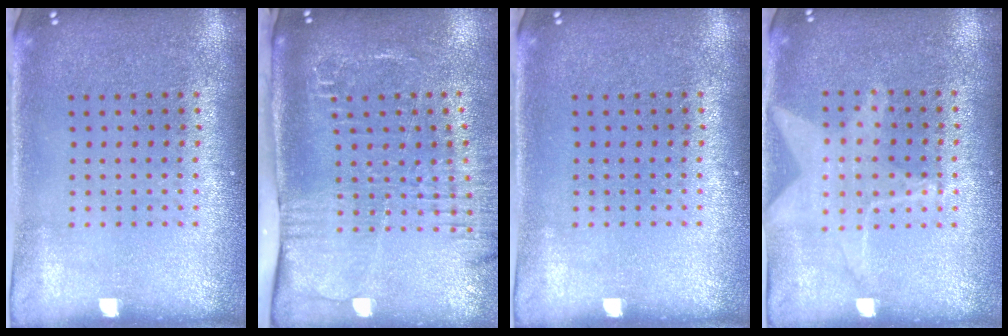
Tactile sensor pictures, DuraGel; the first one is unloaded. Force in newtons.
{"total": 2.7, "press": 2.1, "slide": 1.6}
{"total": 0.0}
{"total": 1.4, "press": 1.4, "slide": 0.4}